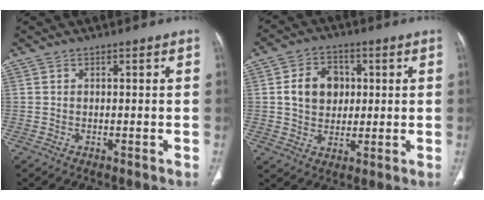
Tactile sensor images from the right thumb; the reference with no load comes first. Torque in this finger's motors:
{"motor_torque": [0.47, 2.13, 0.42, -0.55, 0.08]}